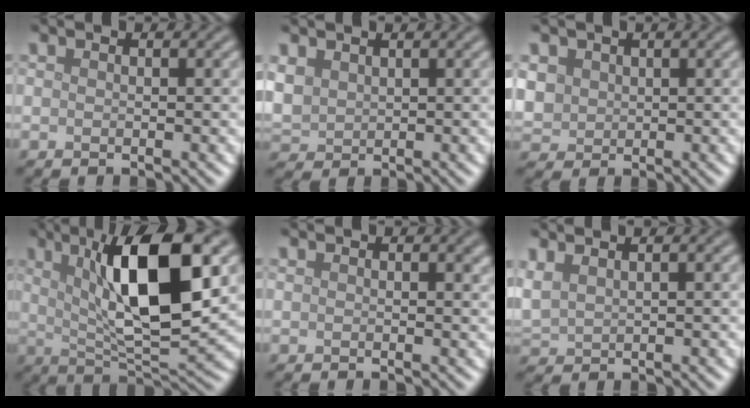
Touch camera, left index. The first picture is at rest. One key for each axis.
{"total": 2.6, "fx": 1.3, "fy": 1.9, "fz": 1.2, "tx": -0.037, "ty": 0.003, "tz": 0.029}
{"total": 2.6, "fx": 0.8, "fy": 2.4, "fz": 0.8, "tx": -0.028, "ty": -0.002, "tz": 0.016}
{"total": 11.7, "fx": 3.3, "fy": 3.2, "fz": 10.8, "tx": -0.168, "ty": 0.001, "tz": 0.059}
{"total": 0.9, "fx": 0.6, "fy": 0.4, "fz": 0.5, "tx": -0.005, "ty": -0.001, "tz": 0.011}
{"total": 2.1, "fx": 1.4, "fy": 1.0, "fz": 1.1, "tx": -0.035, "ty": 0.009, "tz": 0.037}